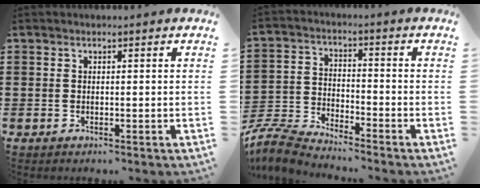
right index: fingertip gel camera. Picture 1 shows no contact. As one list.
[{"total": 6.4, "force": [-6.3, 0.1, 1.1], "torque": [-0.049, -0.006, -0.131]}]